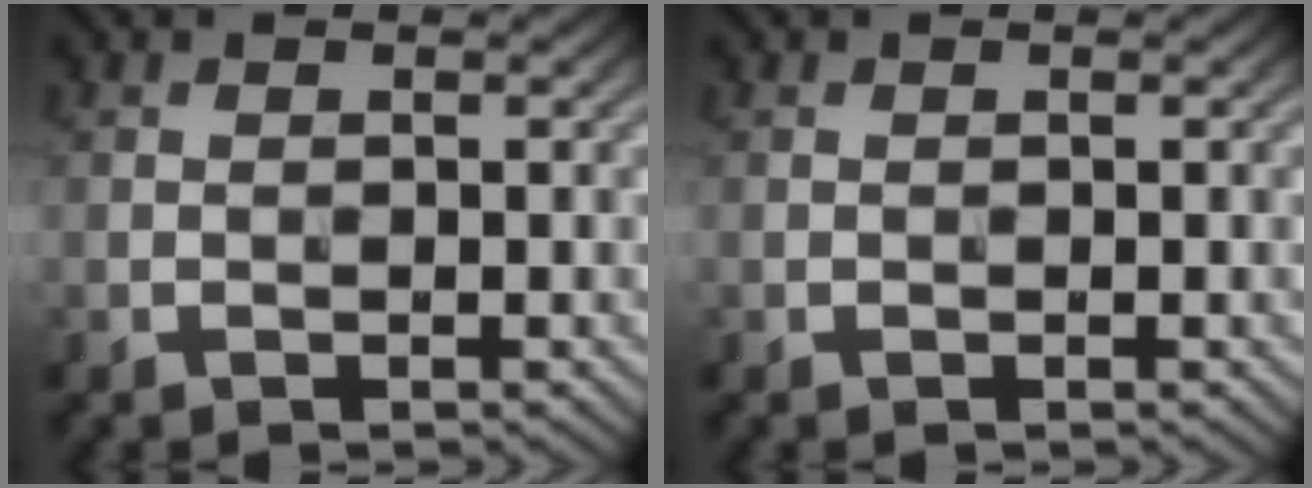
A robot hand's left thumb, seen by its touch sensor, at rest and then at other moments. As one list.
[{"total": 0.0}]